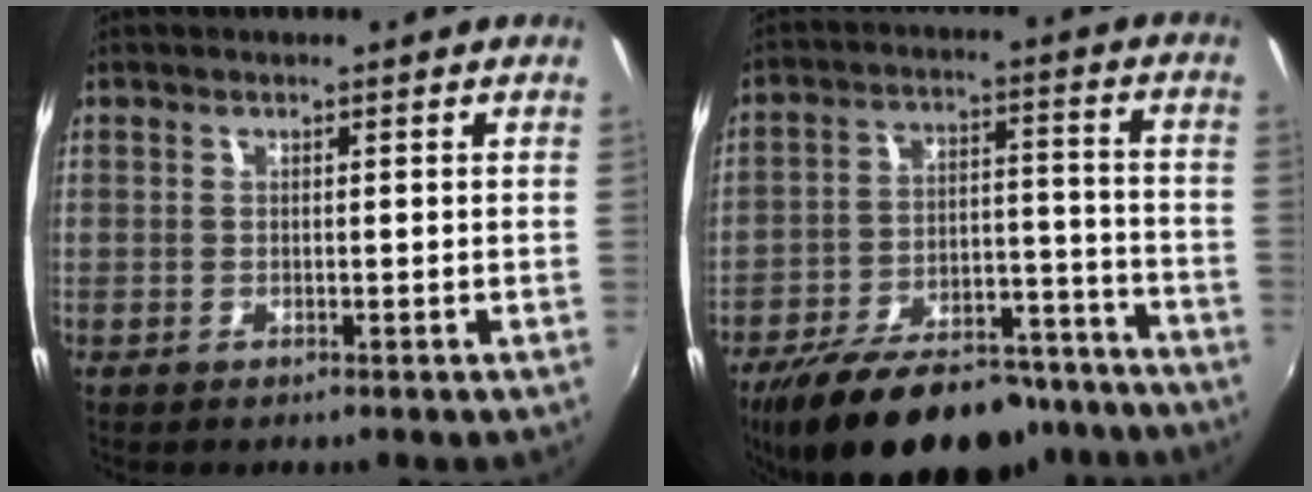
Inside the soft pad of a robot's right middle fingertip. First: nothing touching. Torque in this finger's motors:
{"motor_torque": [1.16, -0.98, 0.21, 0.08]}